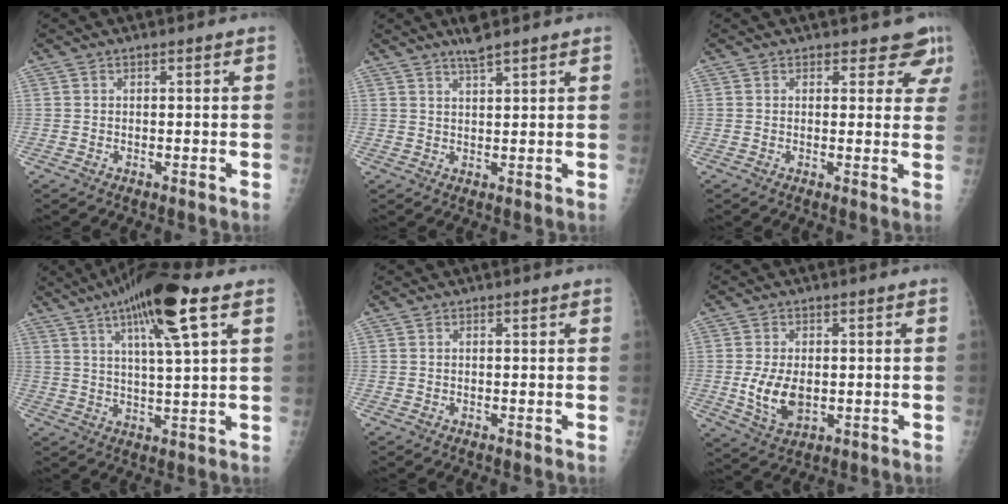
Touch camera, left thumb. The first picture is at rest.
{"total": 3.4, "force": [2.7, 0.3, 2.0], "torque": [-0.030, -0.009, 0.052]}
{"total": 5.4, "force": [4.6, 2.7, 1.1], "torque": [0.026, -0.023, 0.034]}
{"total": 14.7, "force": [7.2, 2.2, 12.6], "torque": [-0.209, -0.011, 0.122]}
{"total": 0.0}
{"total": 7.5, "force": [-0.7, 4.4, 5.9], "torque": [-0.101, -0.013, -0.002]}